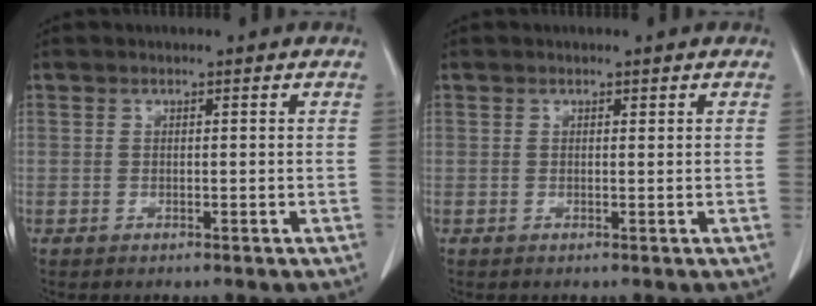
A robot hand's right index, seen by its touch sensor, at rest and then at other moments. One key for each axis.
{"total": 0.0}